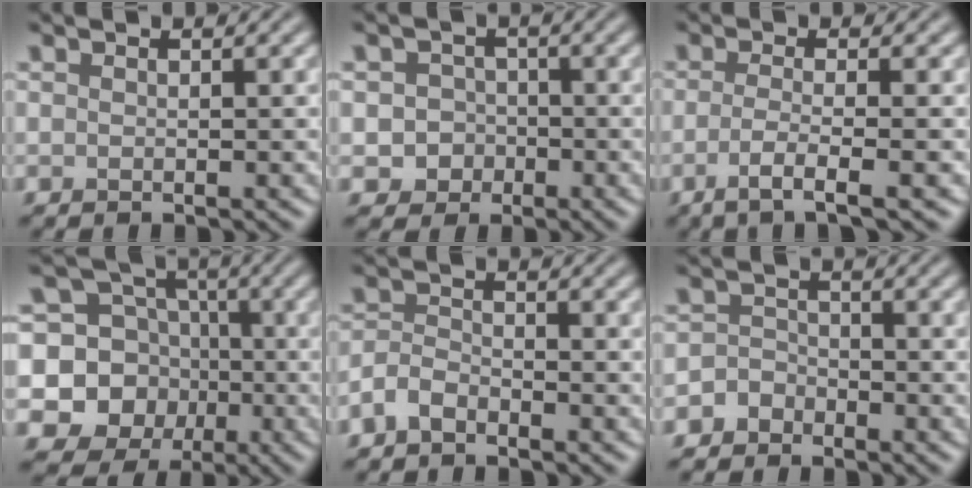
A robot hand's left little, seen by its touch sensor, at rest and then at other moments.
{"total": 2.7, "force": [-0.8, 2.6, 0.5], "torque": [0.011, 0.002, -0.020]}
{"total": 3.8, "force": [-1.6, 0.8, 3.3], "torque": [-0.056, -0.006, -0.044]}
{"total": 13.9, "force": [-2.8, 13.3, 2.8], "torque": [-0.094, -0.007, -0.058]}
{"total": 2.3, "force": [-1.7, 1.1, 1.0], "torque": [-0.022, 0.005, -0.044]}
{"total": 1.8, "force": [-1.3, 1.2, 0.1], "torque": [0.008, 0.010, -0.034]}